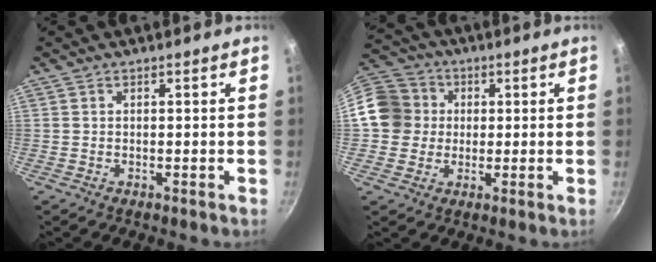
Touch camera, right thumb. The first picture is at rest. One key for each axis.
{"total": 12.4, "fx": 1.1, "fy": 11.5, "fz": 4.5, "tx": -0.066, "ty": 0.030, "tz": 0.007}